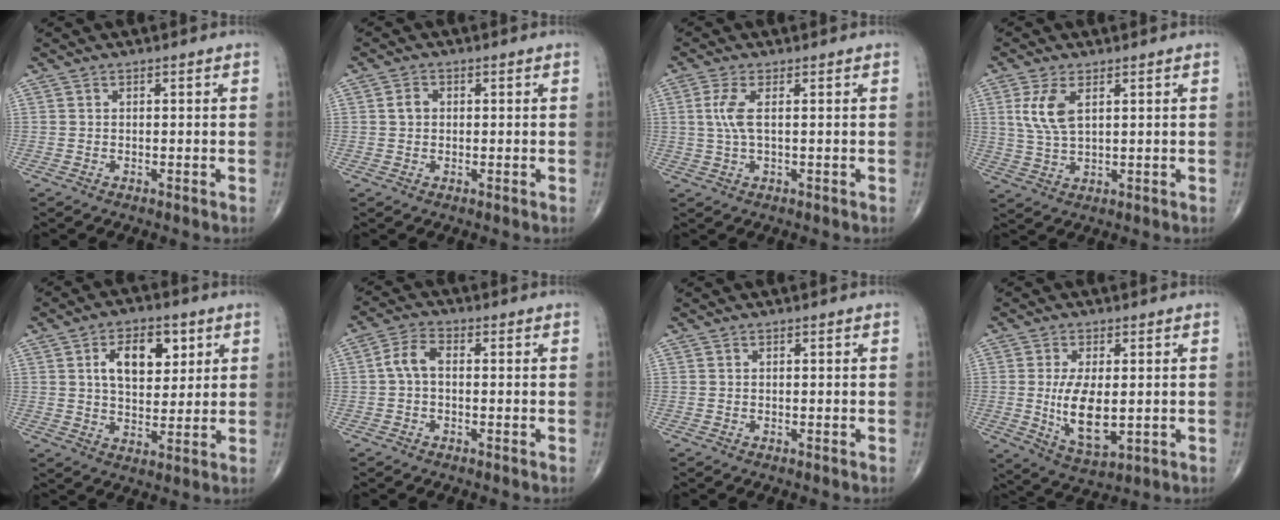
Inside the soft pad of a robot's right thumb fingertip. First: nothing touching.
{"total": 2.2, "force": [0.3, 1.8, 1.2], "torque": [-0.017, 0.007, 0.004]}
{"total": 4.2, "force": [0.7, 1.2, 3.9], "torque": [-0.110, 0.006, 0.014]}
{"total": 6.4, "force": [2.2, 2.9, 5.3], "torque": [-0.118, -0.005, 0.052]}
{"total": 10.9, "force": [3.7, 6.3, 8.0], "torque": [-0.091, -0.010, 0.062]}
{"total": 4.4, "force": [-0.2, 2.5, 3.6], "torque": [-0.072, 0.016, -0.012]}
{"total": 0.0}
{"total": 10.2, "force": [-0.4, 4.7, 9.1], "torque": [-0.158, -0.020, 0.006]}